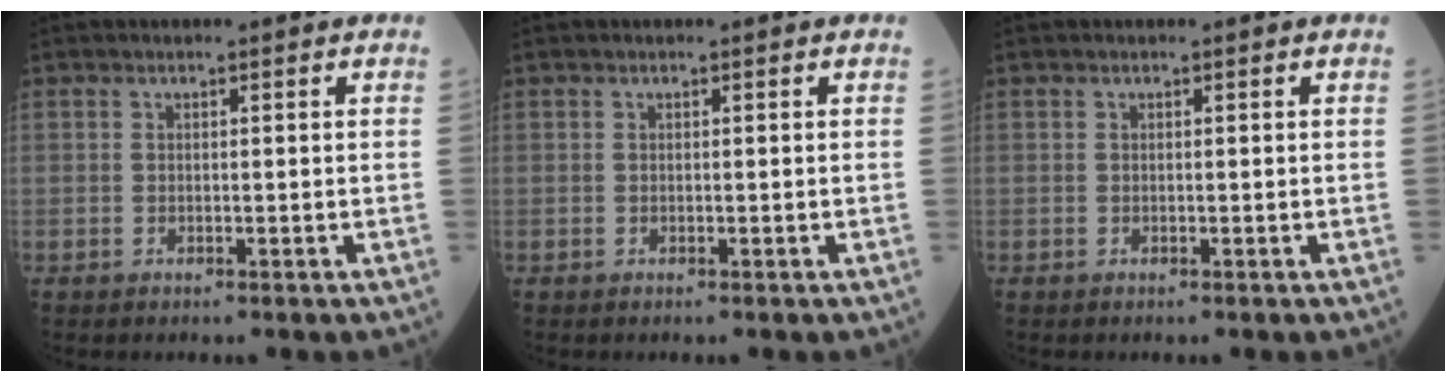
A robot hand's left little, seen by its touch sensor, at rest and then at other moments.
{"total": 0.0}
{"total": 0.0}